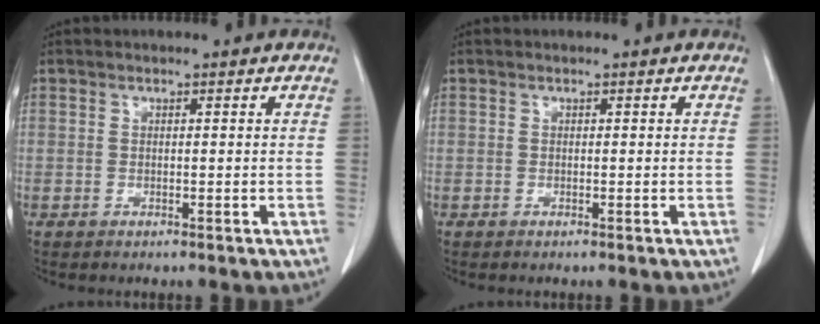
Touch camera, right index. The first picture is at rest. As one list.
[{"total": 0.0}]